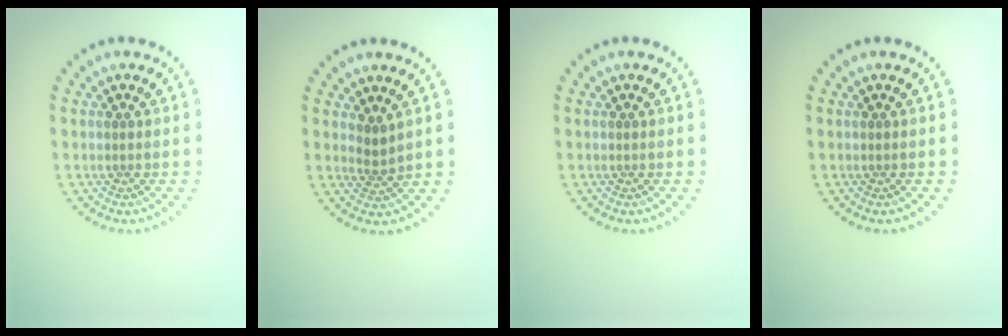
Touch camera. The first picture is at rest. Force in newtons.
{"total": 1.7, "press": 1.1, "slide": 1.2}
{"total": 0.0}
{"total": 0.0}